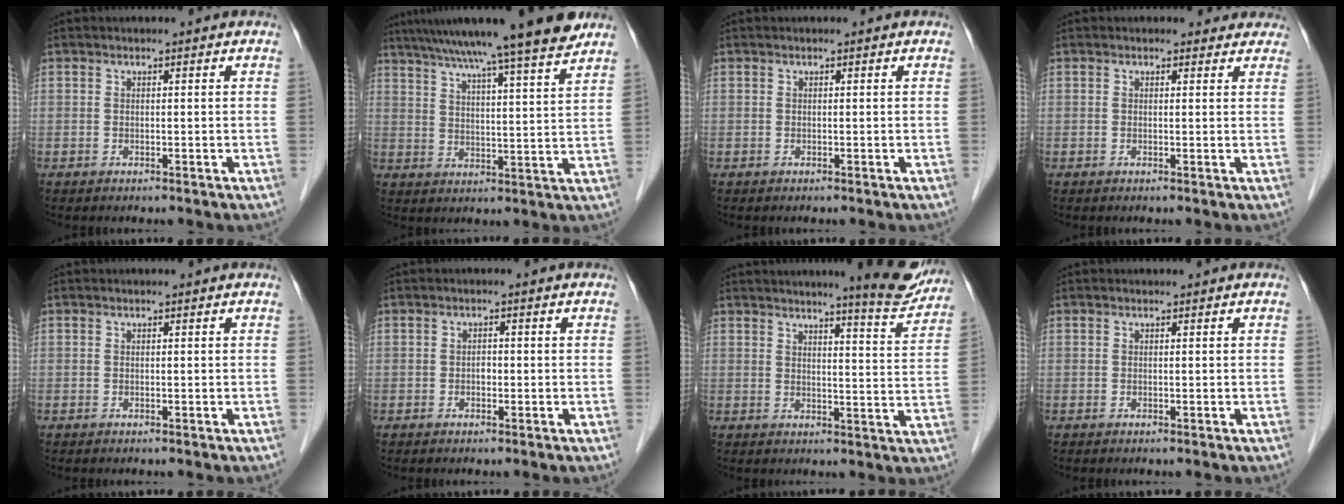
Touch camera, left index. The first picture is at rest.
{"total": 17.8, "force": [14.8, -0.7, 9.9], "torque": [-0.163, 0.014, 0.213]}
{"total": 0.0}
{"total": 2.4, "force": [2.0, 1.2, 0.3], "torque": [0.005, 0.001, 0.009]}
{"total": 0.0}
{"total": 1.0, "force": [-0.3, 0.7, 0.7], "torque": [-0.011, 0.004, -0.006]}
{"total": 9.6, "force": [8.7, 0.4, 4.1], "torque": [-0.047, -0.024, 0.098]}
{"total": 0.0}